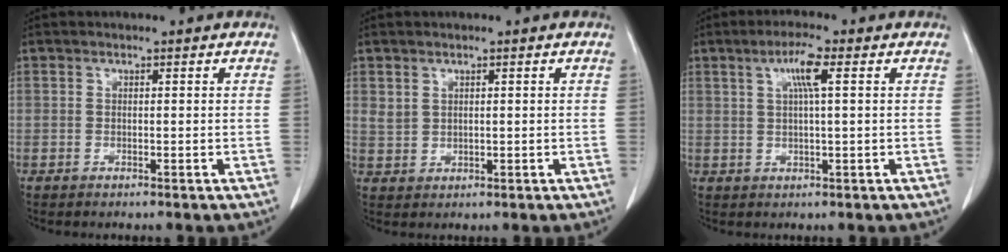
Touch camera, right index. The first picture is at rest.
{"total": 1.9, "force": [0.9, 1.5, 0.7], "torque": [-0.016, 0.004, 0.024]}
{"total": 4.3, "force": [1.5, 0.0, 4.1], "torque": [-0.077, 0.006, 0.026]}